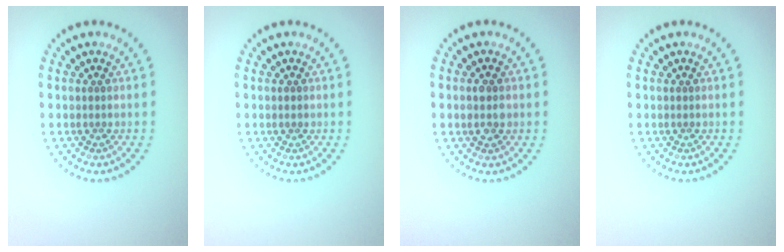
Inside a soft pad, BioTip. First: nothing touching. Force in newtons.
{"total": 0.6, "press": 0.6, "slide": 0.0}
{"total": 2.1, "press": 2.1, "slide": 0.2}
{"total": 0.0}